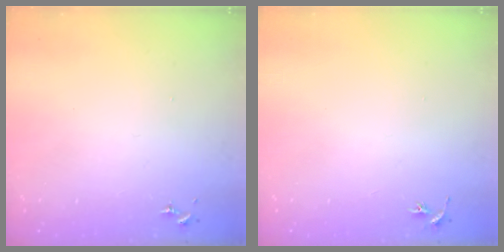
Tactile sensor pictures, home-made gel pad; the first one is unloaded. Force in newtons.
{"total": 3.0, "press": 3.0, "slide": 0.3}